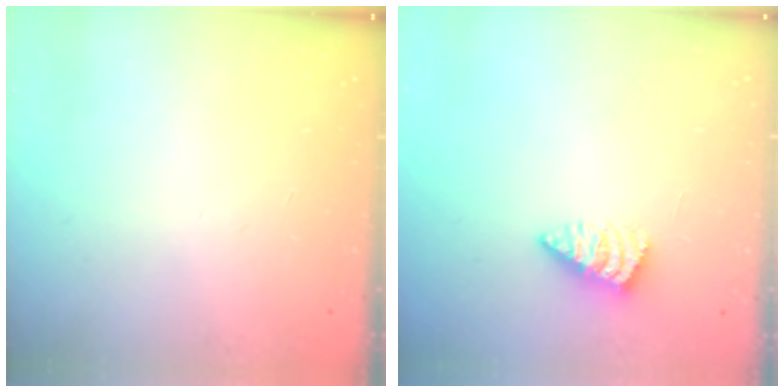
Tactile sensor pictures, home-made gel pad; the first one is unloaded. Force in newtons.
{"total": 2.6, "press": 2.6, "slide": 0.4}